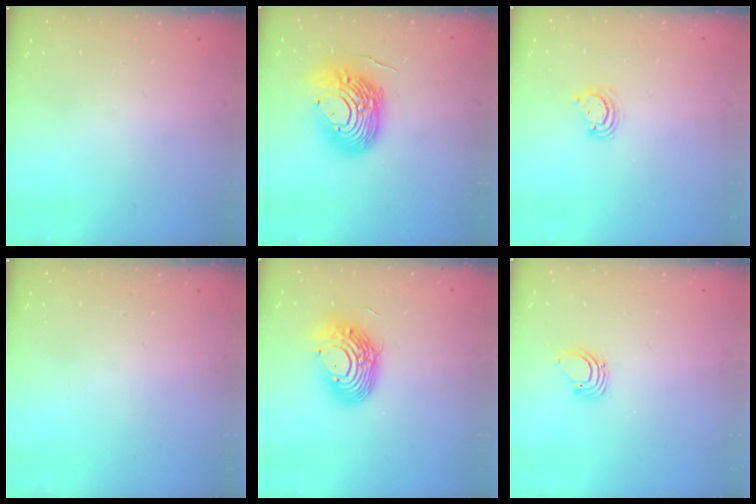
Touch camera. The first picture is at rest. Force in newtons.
{"total": 14.9, "press": 14.7, "slide": 2.7}
{"total": 4.0, "press": 4.0, "slide": 0.4}
{"total": 0.0}
{"total": 12.4, "press": 12.3, "slide": 1.8}
{"total": 2.7, "press": 2.7, "slide": 0.1}